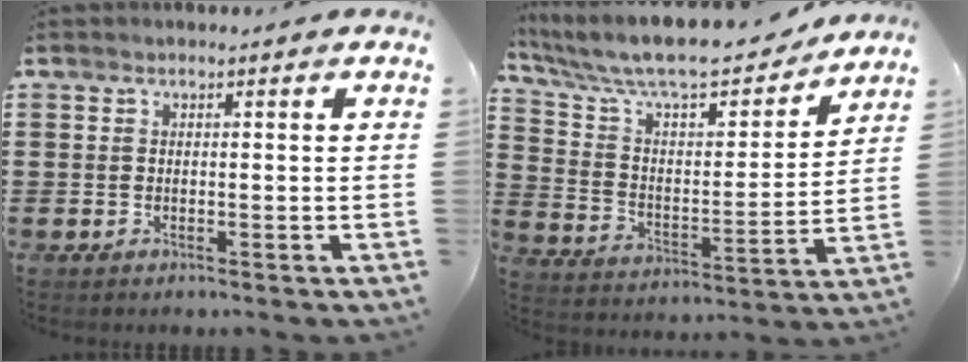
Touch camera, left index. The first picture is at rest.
{"total": 10.0, "force": [9.0, 1.5, 4.2], "torque": [-0.120, -0.061, 0.152]}